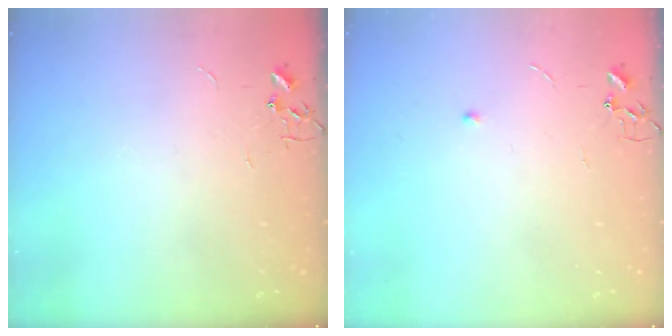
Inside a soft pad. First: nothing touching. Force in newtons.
{"total": 3.8, "press": 3.7, "slide": 0.7}